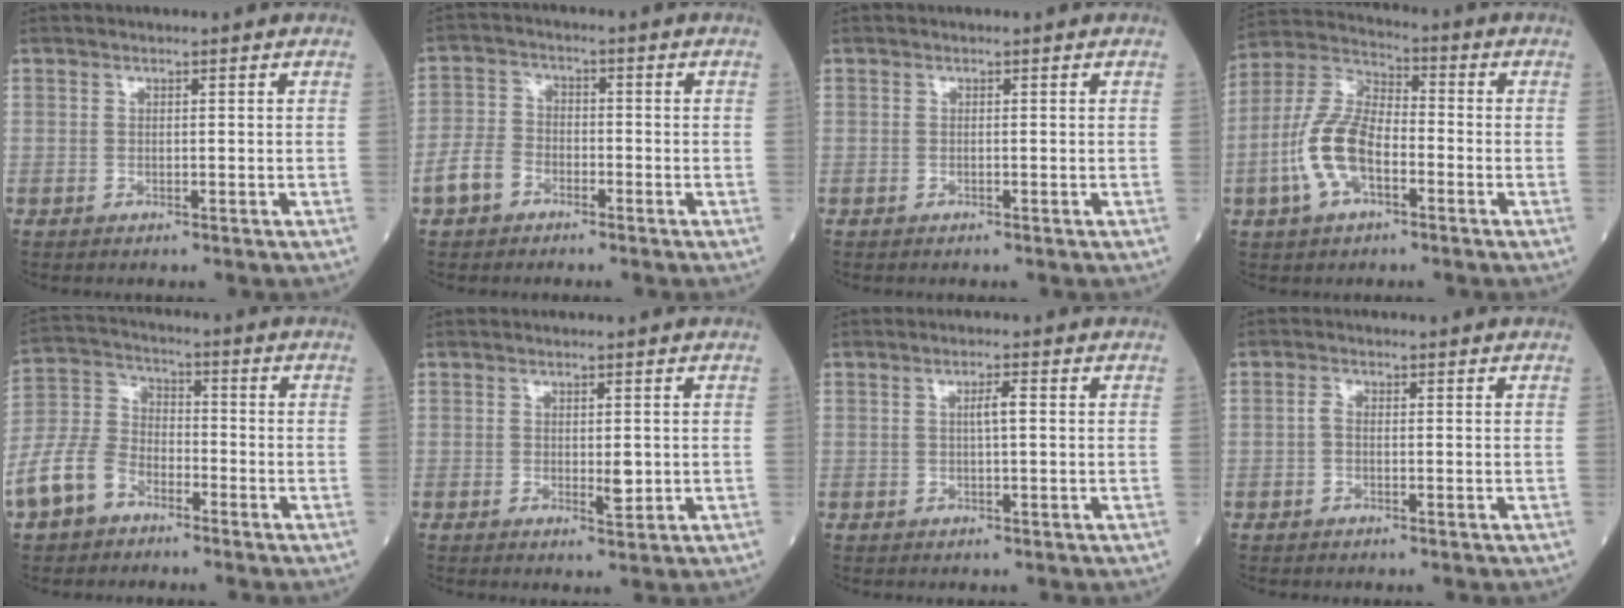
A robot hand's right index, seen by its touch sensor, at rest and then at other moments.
{"total": 5.1, "force": [-3.0, 3.4, 2.3], "torque": [-0.061, 0.009, -0.062]}
{"total": 0.0}
{"total": 11.0, "force": [-3.4, 5.1, 9.2], "torque": [-0.212, 0.014, -0.072]}
{"total": 9.6, "force": [-5.7, 6.0, 4.8], "torque": [-0.130, 0.009, -0.120]}
{"total": 2.1, "force": [0.0, 0.6, 2.0], "torque": [-0.030, -0.004, 0.003]}
{"total": 2.2, "force": [0.4, 0.2, 2.2], "torque": [-0.039, 0.002, 0.005]}
{"total": 1.2, "force": [-0.3, 0.6, 1.0], "torque": [-0.018, 0.003, -0.007]}